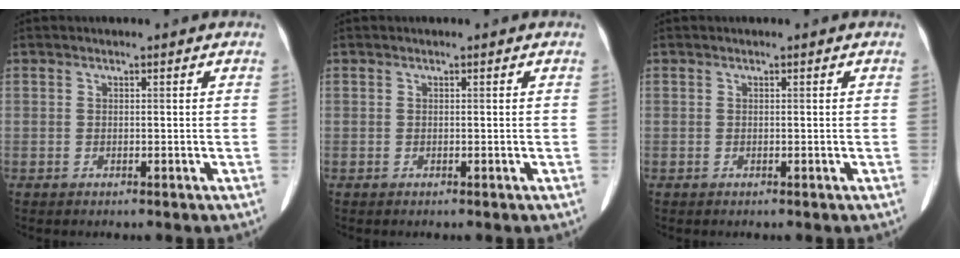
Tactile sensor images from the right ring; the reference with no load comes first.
{"total": 0.0}
{"total": 0.0}